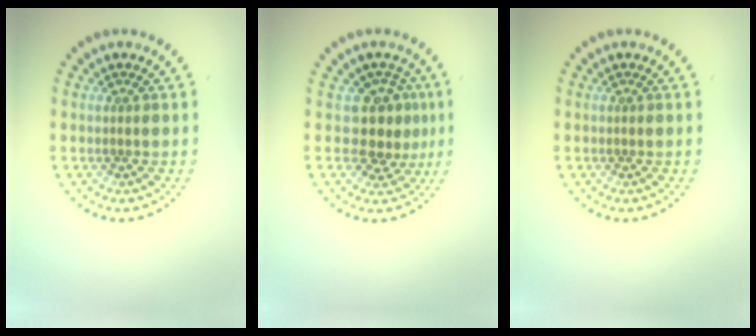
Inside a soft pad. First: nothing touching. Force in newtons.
{"total": 3.2, "press": 2.8, "slide": 1.7}
{"total": 0.0}